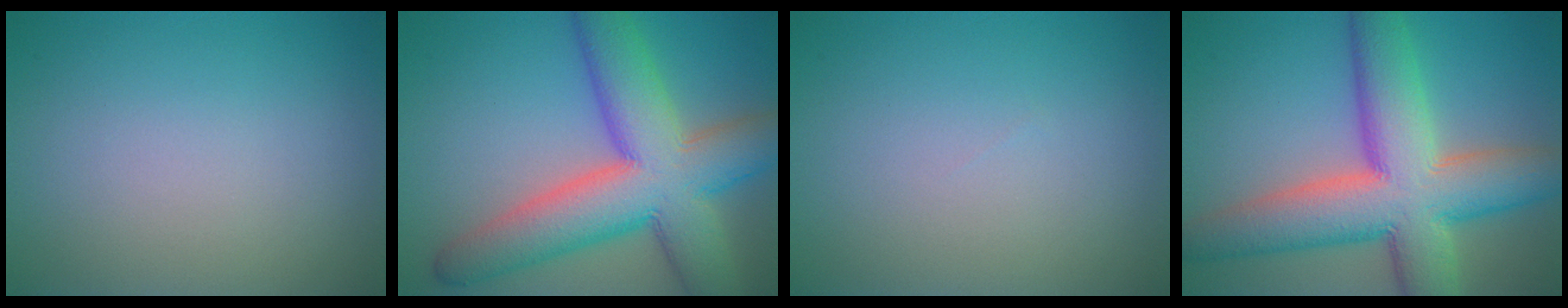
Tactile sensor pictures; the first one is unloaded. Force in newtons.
{"total": 11.9, "press": 11.9, "slide": 0.4}
{"total": 0.0}
{"total": 12.2, "press": 12.2, "slide": 0.7}